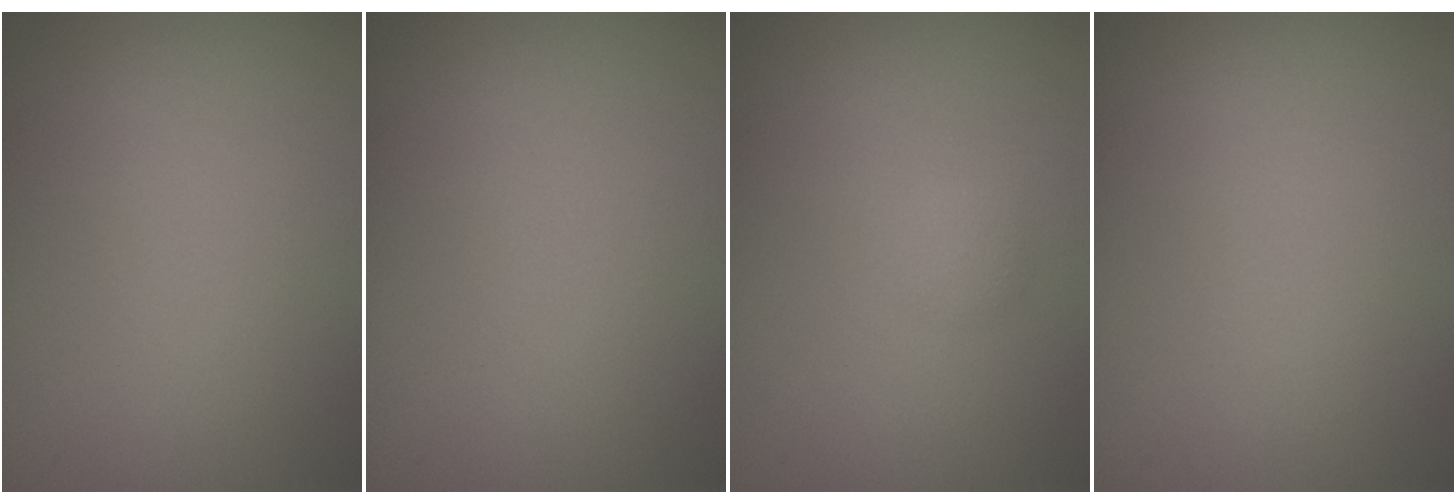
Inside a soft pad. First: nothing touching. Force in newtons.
{"total": 0.0}
{"total": 0.9, "press": 0.9, "slide": 0.0}
{"total": 0.0}